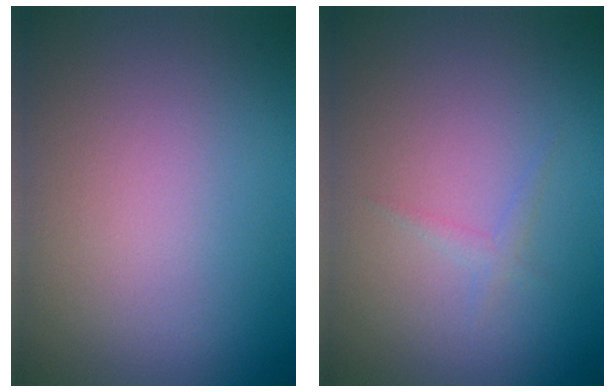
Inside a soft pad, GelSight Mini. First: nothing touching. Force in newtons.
{"total": 0.8, "press": 0.8, "slide": 0.1}